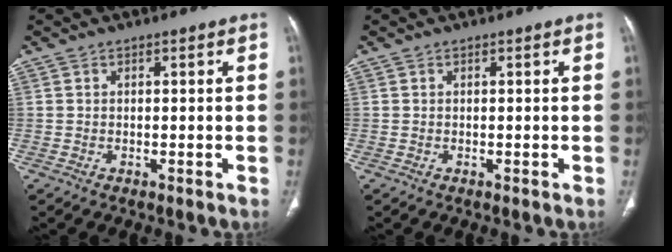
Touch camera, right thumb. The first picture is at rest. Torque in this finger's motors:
{"motor_torque": [0.10, 0.11, 0.19, -0.09, 0.04]}